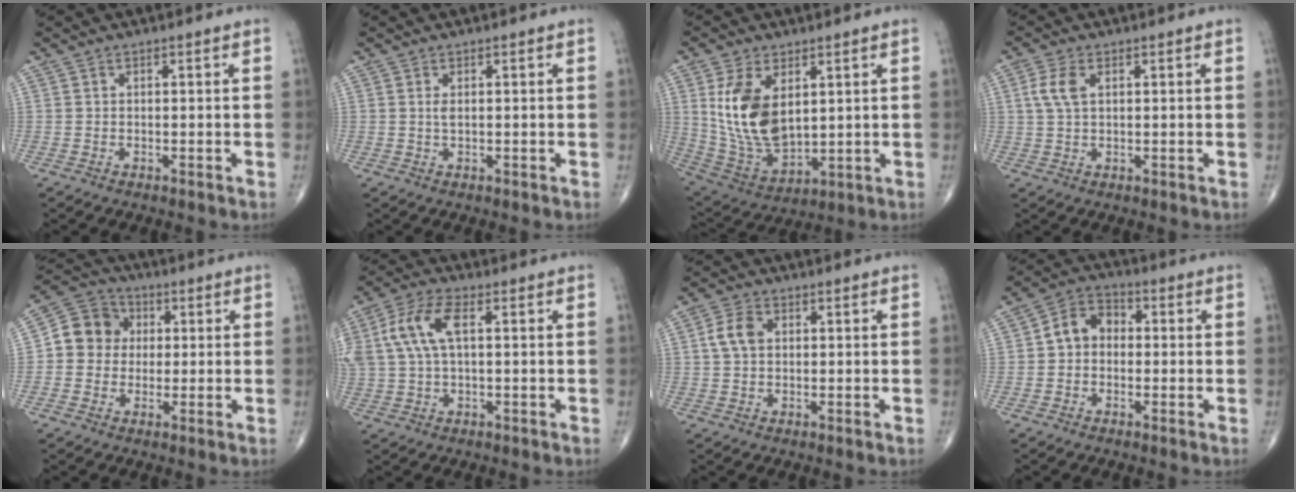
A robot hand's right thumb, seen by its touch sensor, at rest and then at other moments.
{"total": 1.2, "force": [0.2, 0.5, 1.1], "torque": [-0.023, 0.000, 0.007]}
{"total": 15.1, "force": [3.8, 8.6, 11.8], "torque": [-0.214, -0.021, 0.093]}
{"total": 4.4, "force": [1.3, 2.3, 3.5], "torque": [-0.084, 0.007, 0.025]}
{"total": 9.0, "force": [0.8, 8.1, 3.7], "torque": [-0.036, 0.018, 0.000]}
{"total": 10.2, "force": [2.2, 4.8, 8.7], "torque": [-0.198, 0.025, 0.042]}
{"total": 4.7, "force": [0.8, 3.3, 3.2], "torque": [-0.064, 0.007, 0.012]}
{"total": 6.9, "force": [-0.1, 5.5, 4.2], "torque": [-0.050, 0.026, -0.016]}